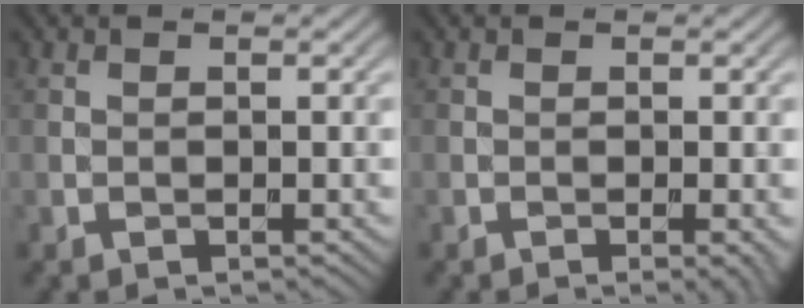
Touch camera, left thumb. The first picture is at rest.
{"total": 1.4, "force": [-0.5, 0.1, 1.3], "torque": [-0.017, -0.002, -0.008]}